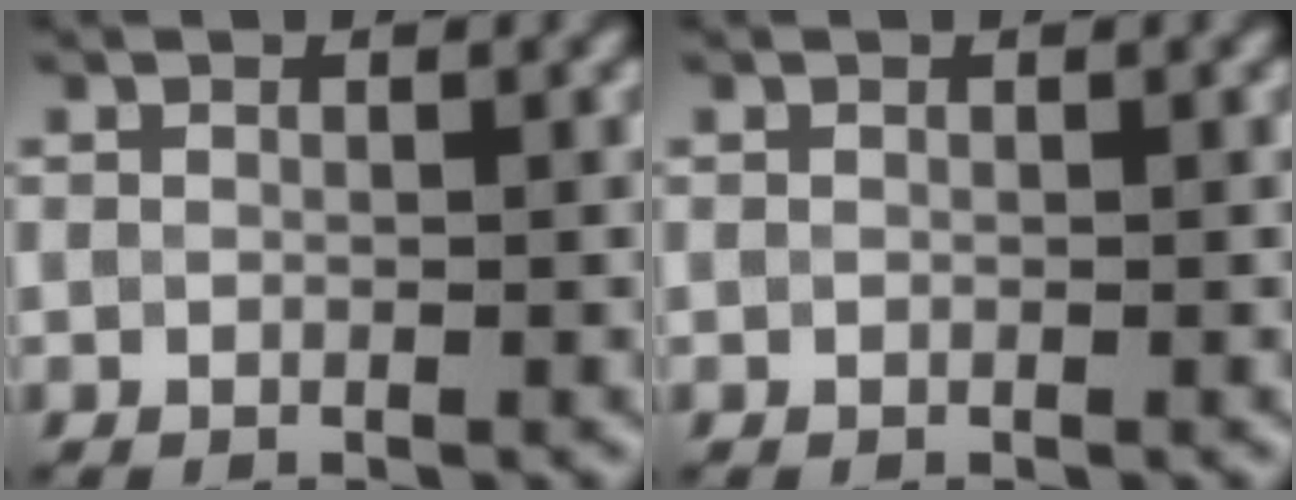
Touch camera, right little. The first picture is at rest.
{"total": 0.0}